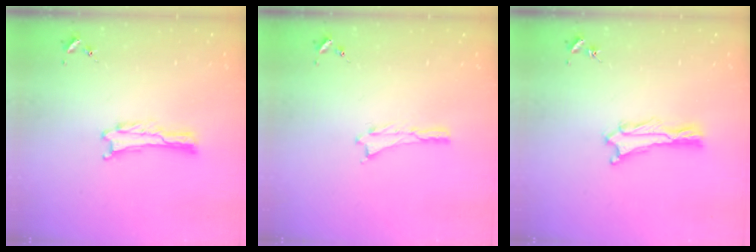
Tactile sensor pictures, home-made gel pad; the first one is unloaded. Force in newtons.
{"total": 0.0}
{"total": 0.9, "press": 0.9, "slide": 0.2}